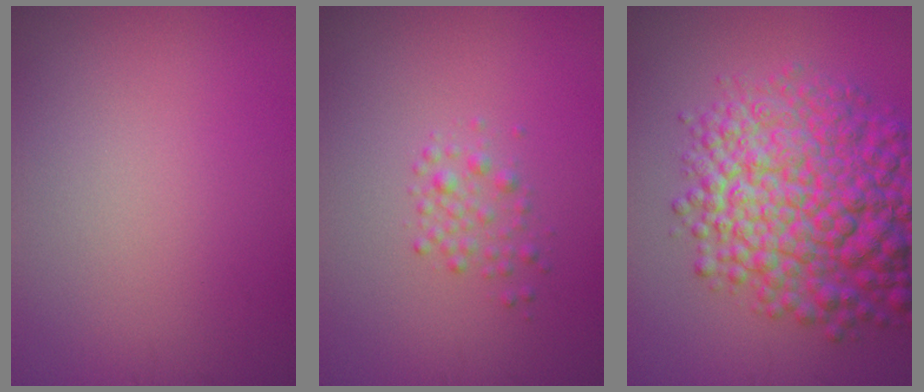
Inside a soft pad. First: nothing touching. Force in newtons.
{"total": 1.6, "press": 1.6, "slide": 0.1}
{"total": 11.7, "press": 11.7, "slide": 0.4}